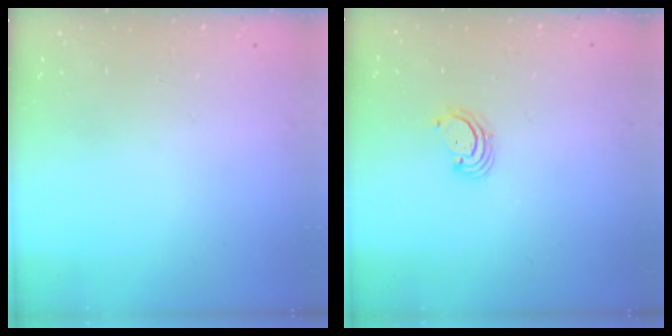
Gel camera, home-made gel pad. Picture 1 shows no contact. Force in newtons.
{"total": 2.8, "press": 2.8, "slide": 0.3}